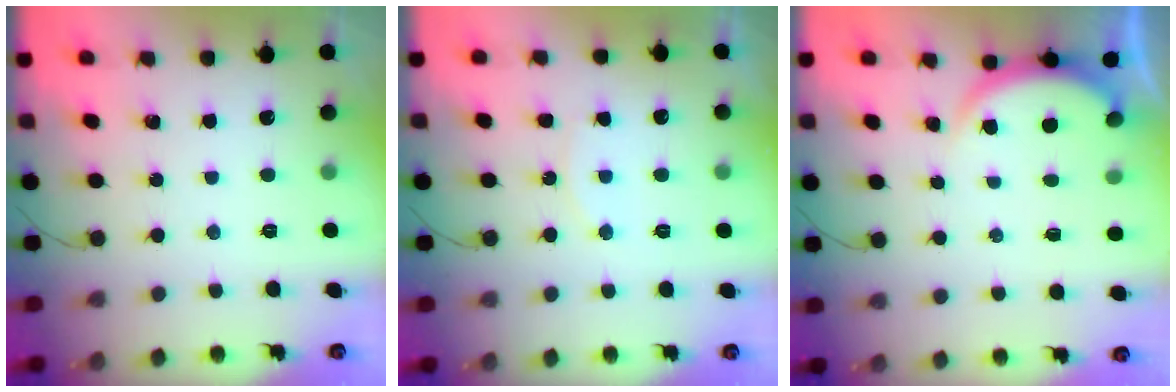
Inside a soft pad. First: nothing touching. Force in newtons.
{"total": 7.3, "press": 7.3, "slide": 0.4}
{"total": 2.9, "press": 2.8, "slide": 0.5}